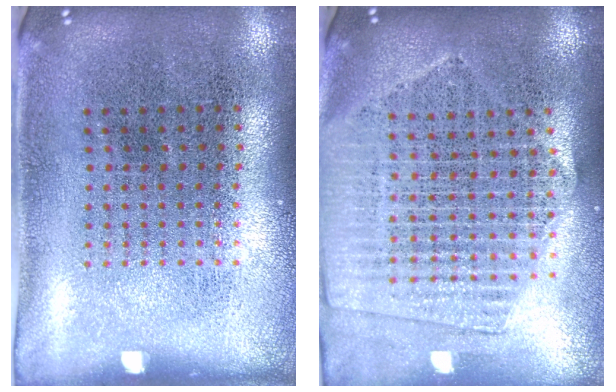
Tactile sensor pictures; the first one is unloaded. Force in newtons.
{"total": 2.0, "press": 1.8, "slide": 0.9}